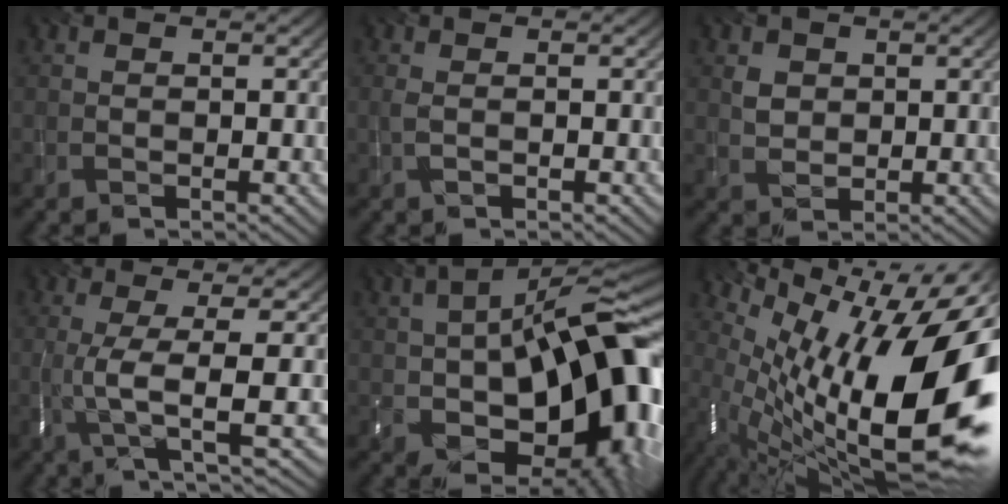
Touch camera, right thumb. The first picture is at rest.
{"total": 0.8, "force": [-0.1, 0.2, 0.7], "torque": [-0.018, 0.001, -0.003]}
{"total": 2.3, "force": [0.6, 2.0, 0.9], "torque": [-0.030, -0.002, 0.011]}
{"total": 6.5, "force": [-1.4, 0.8, 6.3], "torque": [-0.119, 0.009, -0.031]}
{"total": 19.3, "force": [-2.6, 10.2, 16.1], "torque": [-0.235, -0.004, -0.048]}
{"total": 18.9, "force": [0.7, 7.3, 17.4], "torque": [-0.273, -0.033, 0.019]}